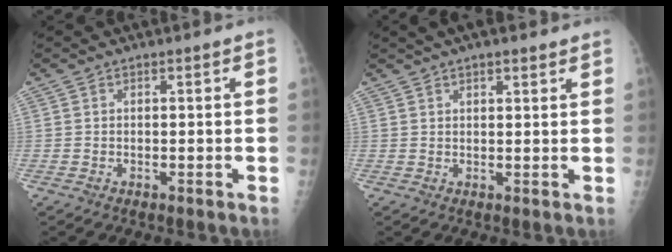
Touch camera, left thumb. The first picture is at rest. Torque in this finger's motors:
{"motor_torque": [1.31, 0.39, 0.61, -0.79, 0.05]}